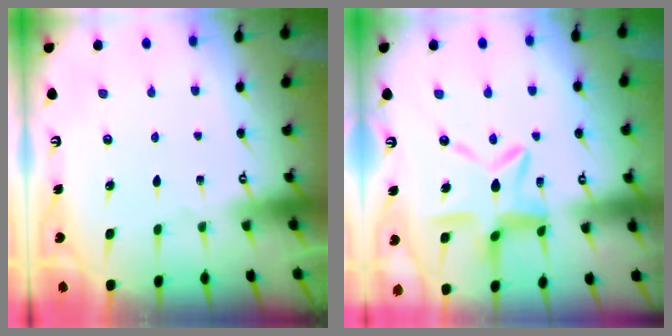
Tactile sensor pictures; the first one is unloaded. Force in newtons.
{"total": 12.7, "press": 12.7, "slide": 1.1}